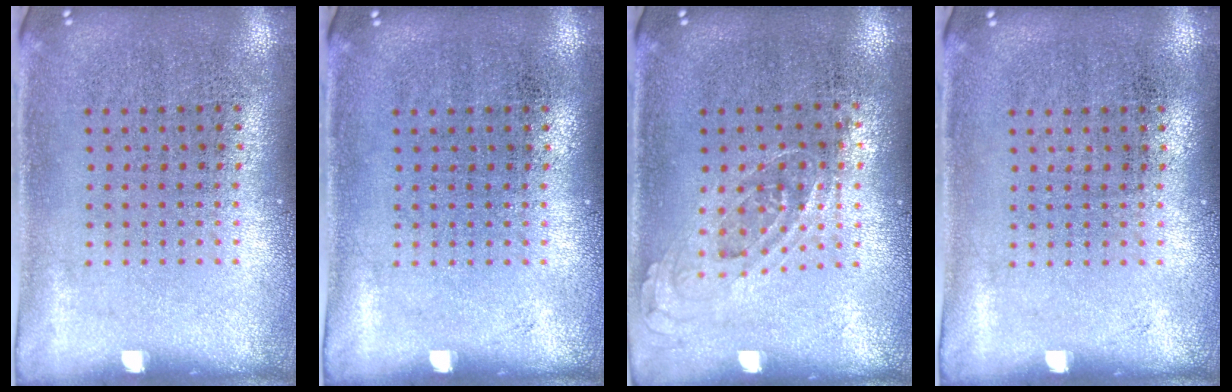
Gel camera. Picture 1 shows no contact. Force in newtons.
{"total": 0.0}
{"total": 0.7, "press": 0.5, "slide": 0.4}
{"total": 0.0}